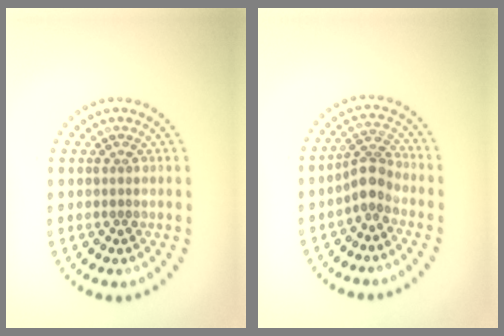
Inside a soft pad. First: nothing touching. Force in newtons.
{"total": 2.7, "press": 2.1, "slide": 1.8}